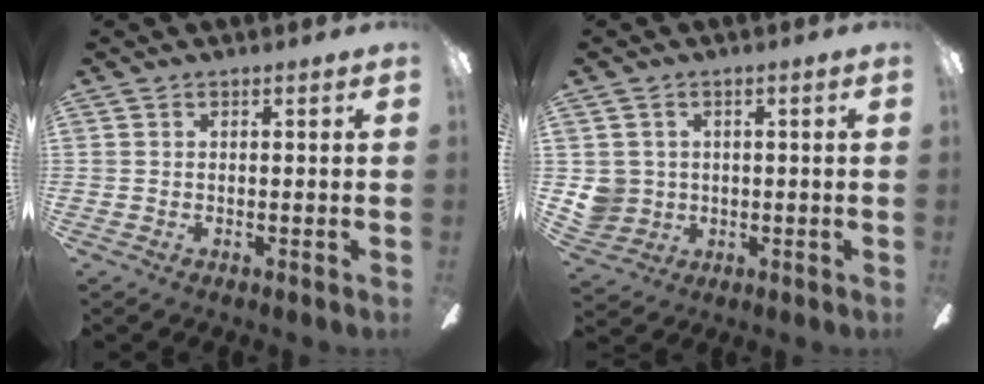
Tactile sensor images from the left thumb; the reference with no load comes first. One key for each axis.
{"total": 5.7, "fx": 0.5, "fy": 5.6, "fz": 1.0, "tx": -0.032, "ty": 0.004, "tz": 0.012}